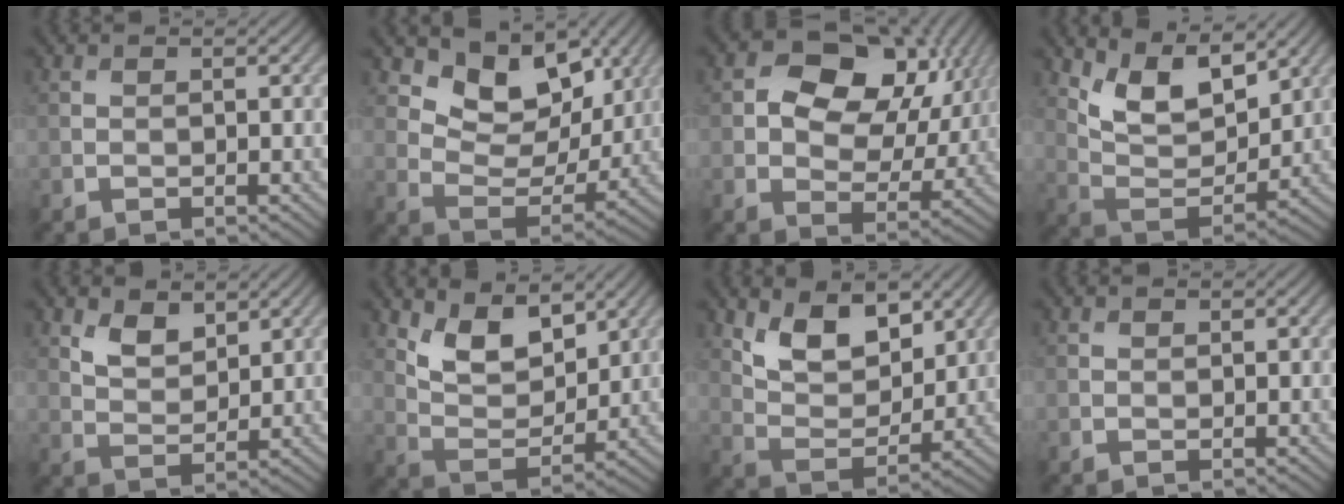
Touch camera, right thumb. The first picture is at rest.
{"total": 9.6, "force": [5.7, 5.8, 5.2], "torque": [-0.097, -0.014, 0.097]}
{"total": 13.0, "force": [4.2, 8.9, 8.4], "torque": [-0.133, 0.003, 0.061]}
{"total": 9.2, "force": [5.8, 4.0, 5.9], "torque": [-0.127, -0.010, 0.111]}
{"total": 4.0, "force": [2.6, 2.1, 2.2], "torque": [-0.050, -0.009, 0.053]}
{"total": 7.6, "force": [4.7, 3.7, 4.7], "torque": [-0.097, -0.016, 0.086]}
{"total": 8.3, "force": [4.7, 4.3, 5.3], "torque": [-0.106, -0.014, 0.082]}
{"total": 0.0}